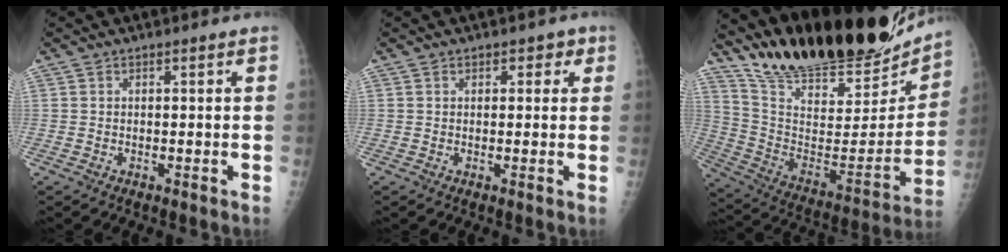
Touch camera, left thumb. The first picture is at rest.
{"total": 2.2, "force": [1.0, 1.6, 1.2], "torque": [0.008, 0.001, 0.007]}
{"total": 29.4, "force": [25.5, 7.9, 12.5], "torque": [-0.183, -0.120, 0.394]}